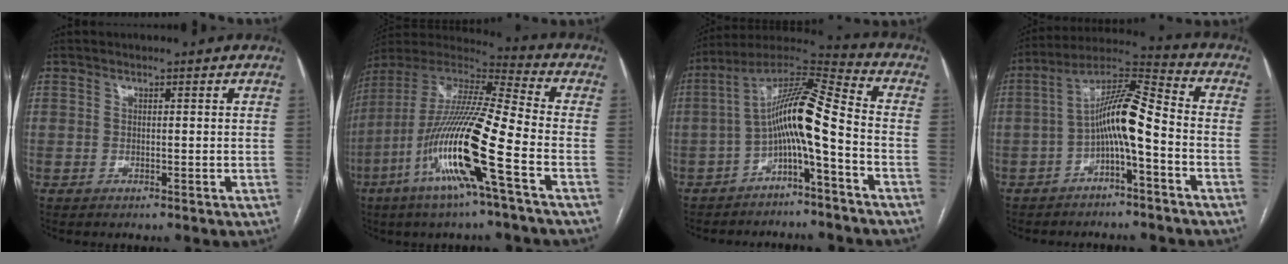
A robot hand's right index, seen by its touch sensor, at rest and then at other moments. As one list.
[{"total": 19.2, "force": [-7.2, 0.2, 17.9], "torque": [-0.368, -0.020, -0.144]}, {"total": 11.4, "force": [-3.3, 0.8, 10.9], "torque": [-0.190, 0.038, -0.062]}, {"total": 9.9, "force": [-2.7, 1.4, 9.4], "torque": [-0.171, 0.037, -0.049]}]